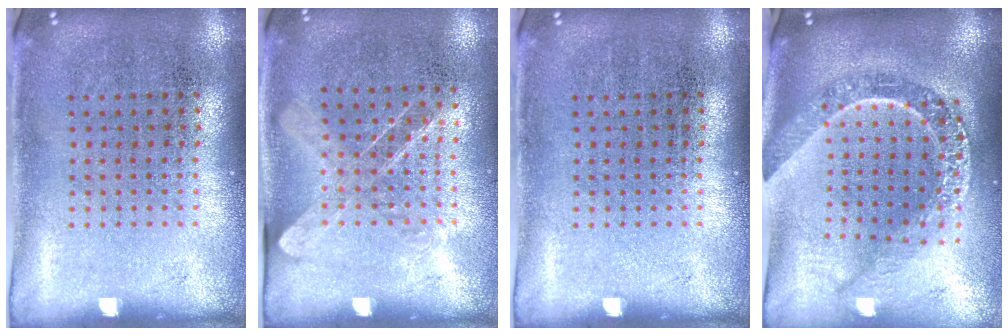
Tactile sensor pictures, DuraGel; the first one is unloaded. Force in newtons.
{"total": 1.3, "press": 1.0, "slide": 0.7}
{"total": 0.0}
{"total": 2.5, "press": 2.1, "slide": 1.4}